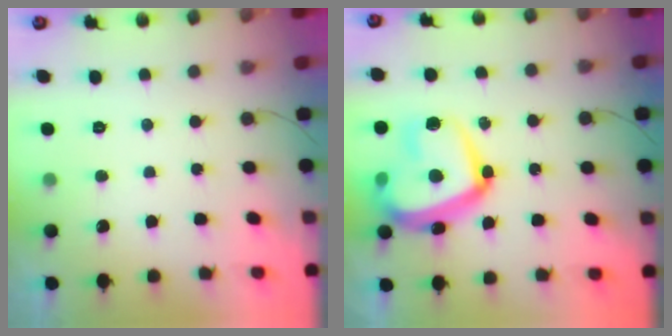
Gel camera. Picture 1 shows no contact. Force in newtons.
{"total": 22.4, "press": 22.3, "slide": 2.2}